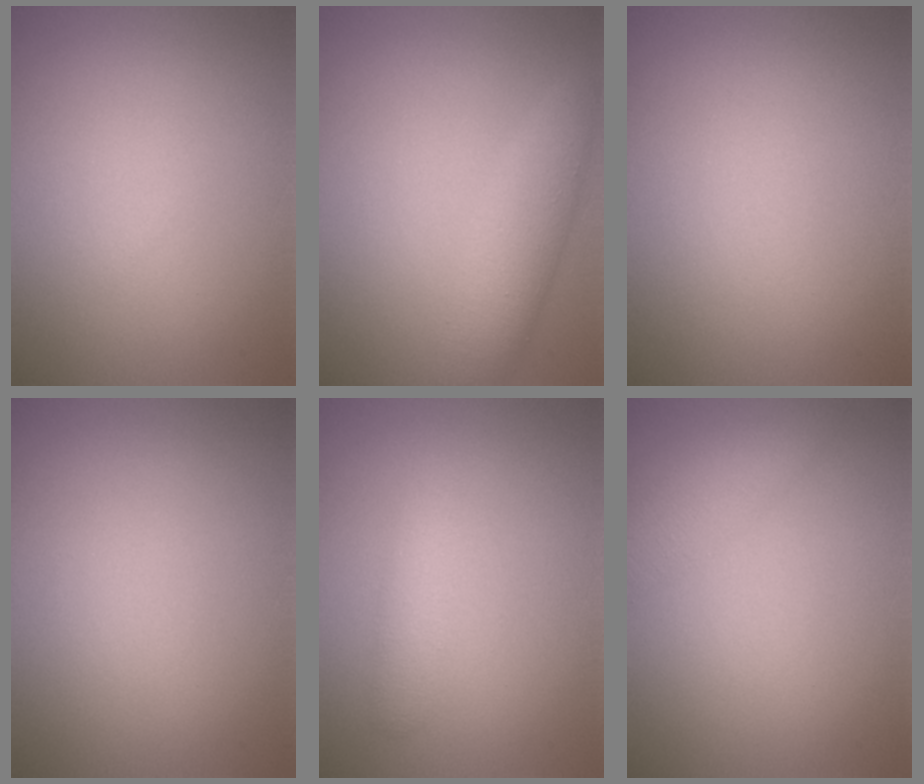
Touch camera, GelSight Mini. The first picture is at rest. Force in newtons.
{"total": 3.4, "press": 3.4, "slide": 0.1}
{"total": 0.0}
{"total": 0.0}
{"total": 1.8, "press": 1.8, "slide": 0.0}
{"total": 2.5, "press": 2.5, "slide": 0.1}